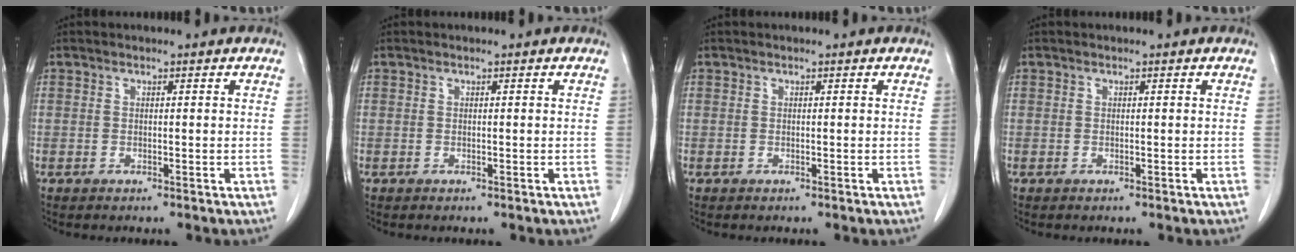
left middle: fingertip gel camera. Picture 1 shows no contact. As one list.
[{"total": 0.0}, {"total": 0.0}, {"total": 0.0}]